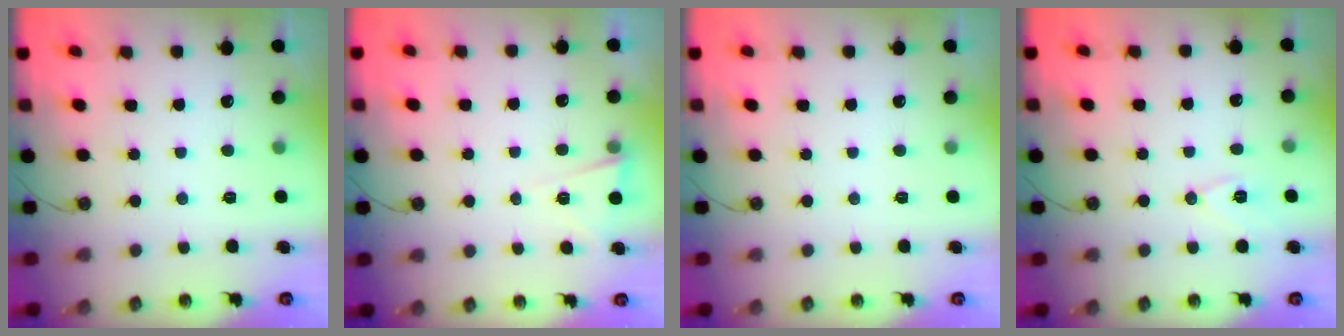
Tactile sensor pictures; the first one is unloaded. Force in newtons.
{"total": 2.8, "press": 2.4, "slide": 1.4}
{"total": 0.0}
{"total": 7.8, "press": 6.8, "slide": 3.9}